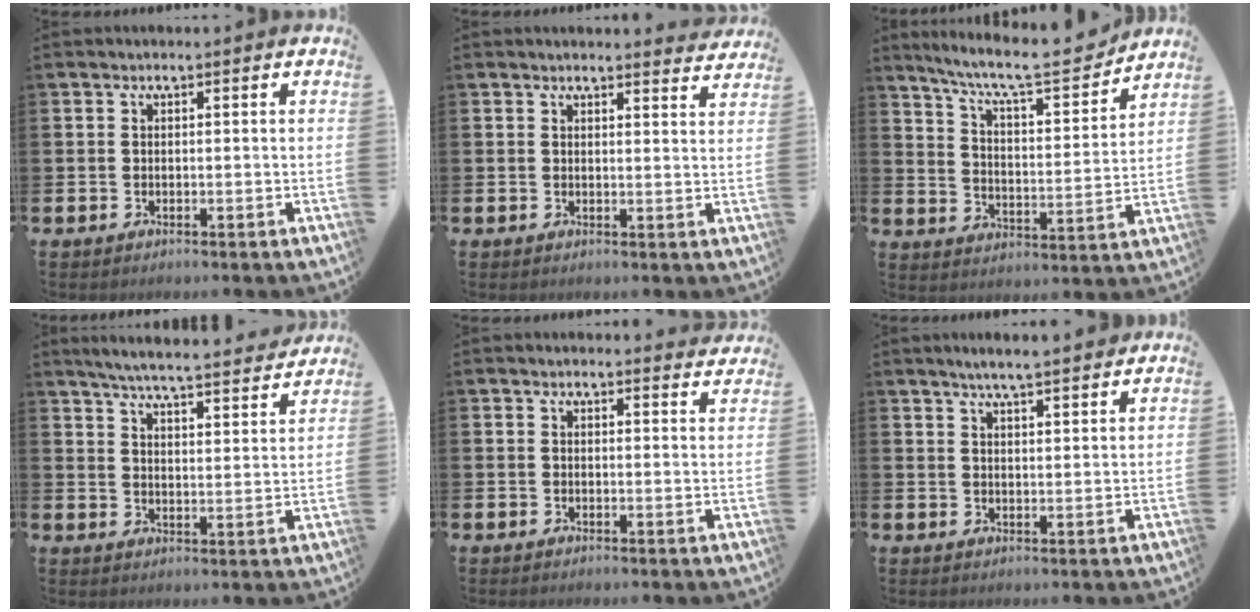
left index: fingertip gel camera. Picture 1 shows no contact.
{"total": 2.6, "force": [2.6, 0.1, 0.0], "torque": [0.004, -0.018, 0.045]}
{"total": 9.5, "force": [8.5, 1.4, 4.0], "torque": [-0.099, -0.059, 0.141]}
{"total": 6.2, "force": [5.9, 0.1, 1.8], "torque": [-0.052, -0.044, 0.100]}
{"total": 2.2, "force": [2.2, 0.1, -0.1], "torque": [0.005, -0.015, 0.038]}
{"total": 4.6, "force": [4.4, -0.1, 1.3], "torque": [-0.034, -0.017, 0.079]}